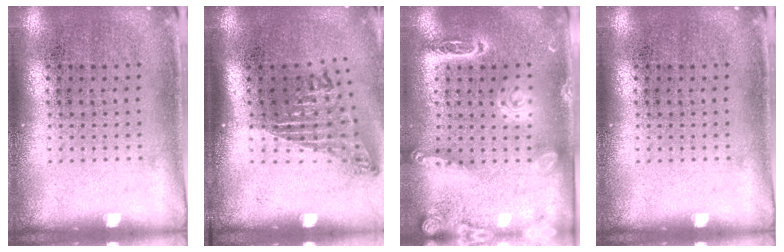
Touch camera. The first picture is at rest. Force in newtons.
{"total": 1.7, "press": 1.1, "slide": 1.3}
{"total": 2.1, "press": 1.9, "slide": 0.9}
{"total": 0.0}